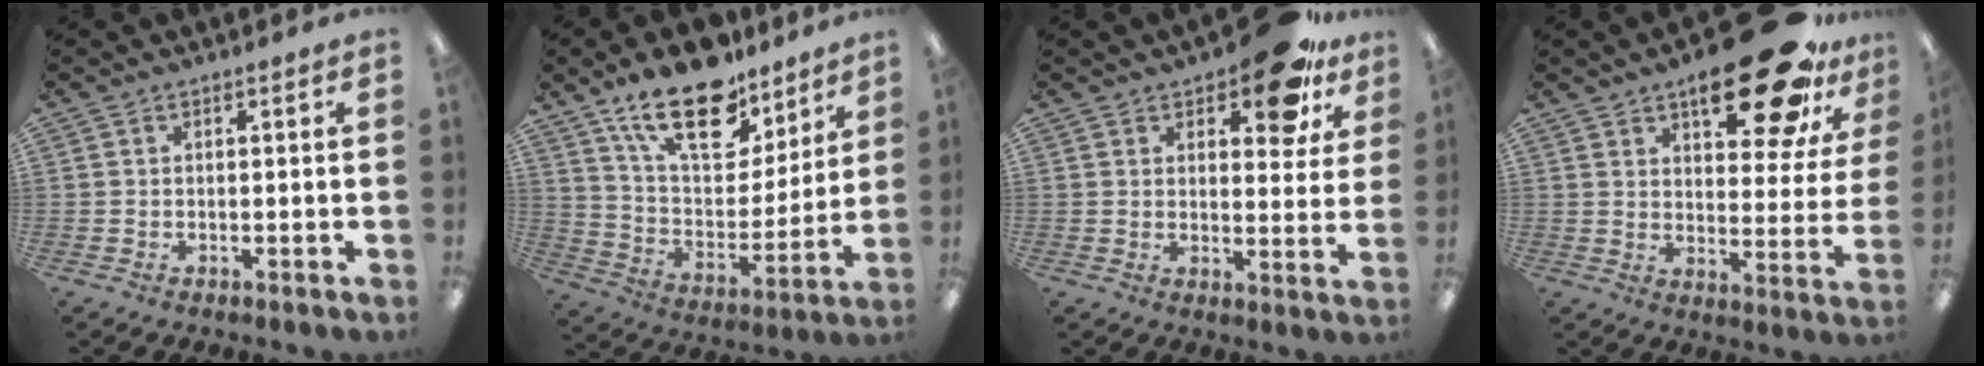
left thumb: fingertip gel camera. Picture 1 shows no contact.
{"total": 20.7, "force": [14.3, 9.8, 11.4], "torque": [-0.195, -0.078, 0.253]}
{"total": 12.4, "force": [8.4, 5.1, 7.6], "torque": [-0.095, -0.043, 0.141]}
{"total": 22.3, "force": [14.2, 8.9, 14.8], "torque": [-0.192, -0.084, 0.226]}